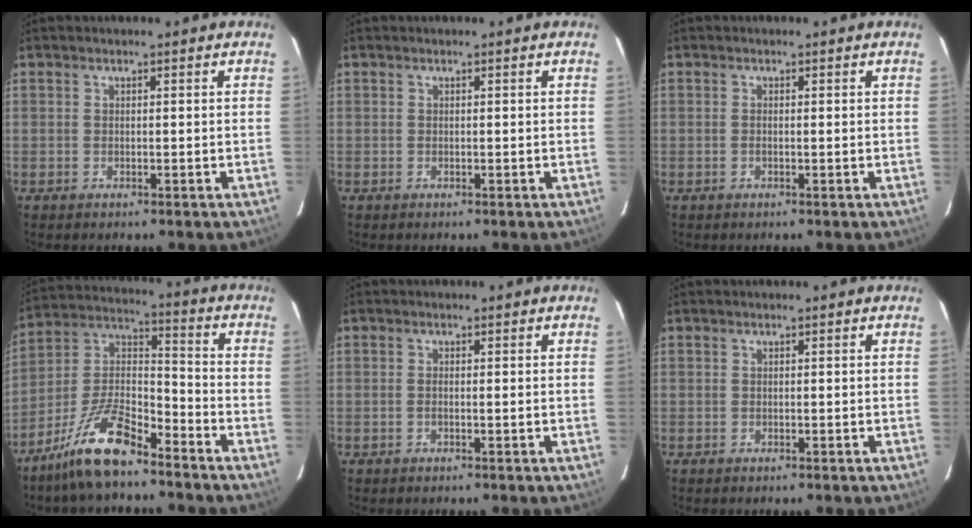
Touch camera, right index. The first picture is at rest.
{"total": 0.0}
{"total": 0.6, "force": [-0.1, 0.0, 0.6], "torque": [-0.013, 0.000, -0.002]}
{"total": 12.7, "force": [-9.5, 2.9, 7.9], "torque": [-0.164, 0.007, -0.181]}
{"total": 0.9, "force": [-0.2, 0.0, 0.9], "torque": [-0.016, 0.000, -0.003]}
{"total": 0.0}